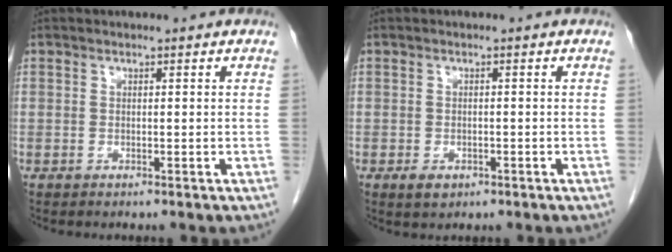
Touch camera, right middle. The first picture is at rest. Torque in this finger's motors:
{"motor_torque": [0.39, -0.02, 0.10, 0.03]}